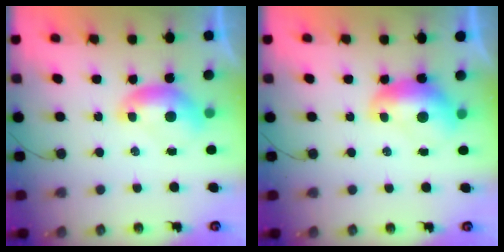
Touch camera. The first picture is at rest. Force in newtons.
{"total": 1.6, "press": 1.6, "slide": 0.4}